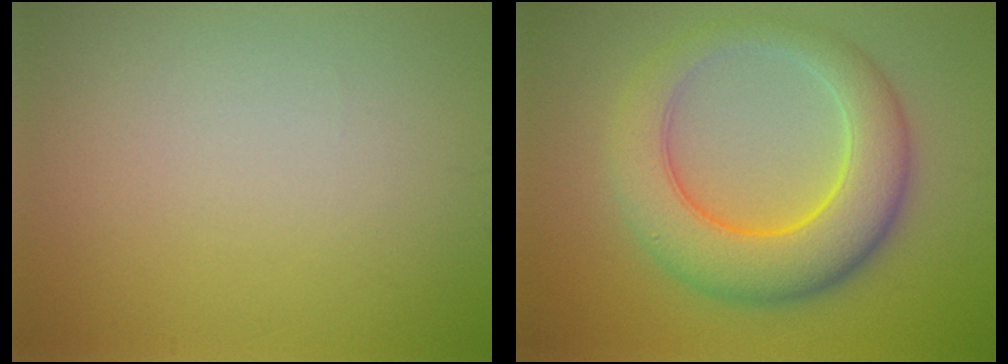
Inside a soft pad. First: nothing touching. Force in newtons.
{"total": 7.9, "press": 7.9, "slide": 0.0}